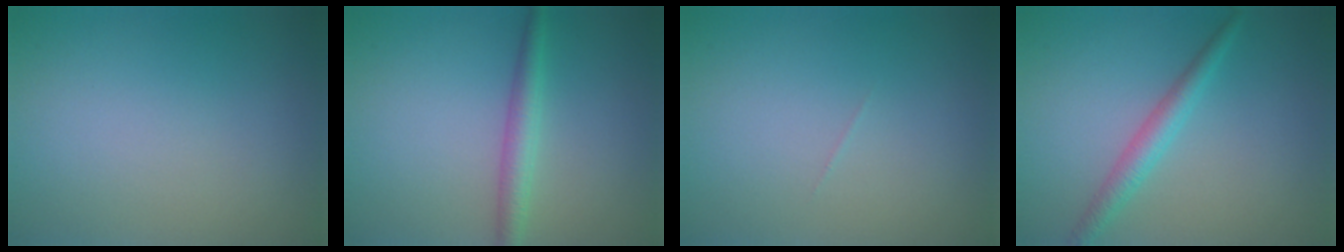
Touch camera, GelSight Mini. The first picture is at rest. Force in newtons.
{"total": 2.3, "press": 2.3, "slide": 0.1}
{"total": 0.0}
{"total": 2.3, "press": 2.2, "slide": 0.1}